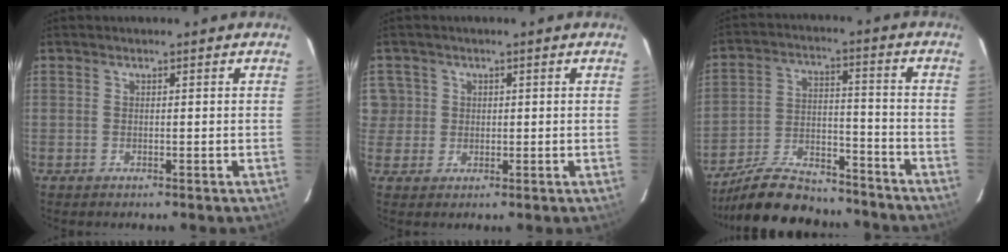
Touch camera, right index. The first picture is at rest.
{"total": 4.4, "force": [0.8, 4.3, 0.3], "torque": [0.013, 0.021, 0.018]}
{"total": 19.4, "force": [-16.8, 6.0, 7.8], "torque": [-0.156, 0.004, -0.254]}